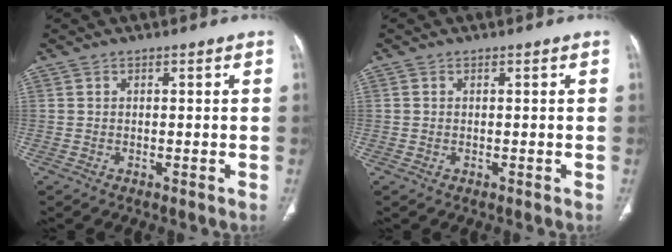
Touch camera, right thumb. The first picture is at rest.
{"total": 0.0}